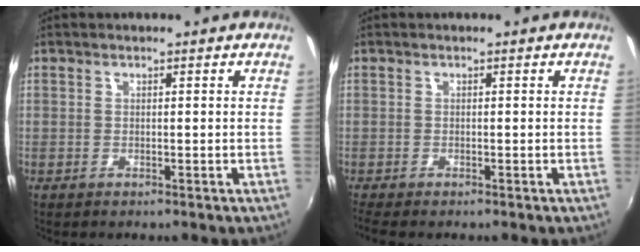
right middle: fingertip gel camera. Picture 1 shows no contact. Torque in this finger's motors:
{"motor_torque": [0.49, -0.37, 0.11, 0.04]}